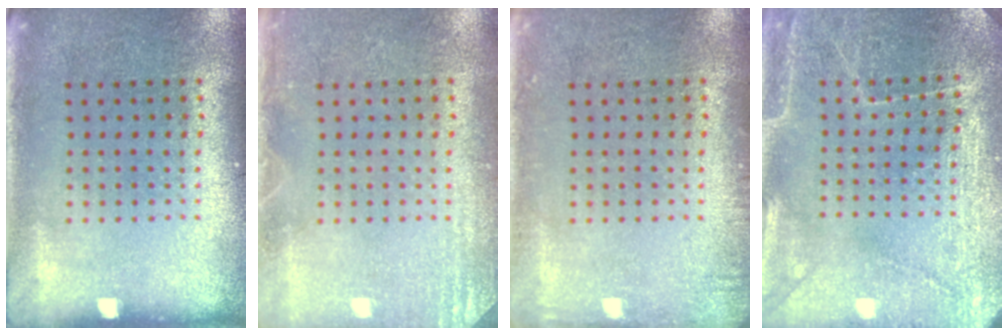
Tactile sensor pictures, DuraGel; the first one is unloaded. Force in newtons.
{"total": 2.0, "press": 2.0, "slide": 0.4}
{"total": 1.3, "press": 1.2, "slide": 0.2}
{"total": 3.0, "press": 3.0, "slide": 0.2}